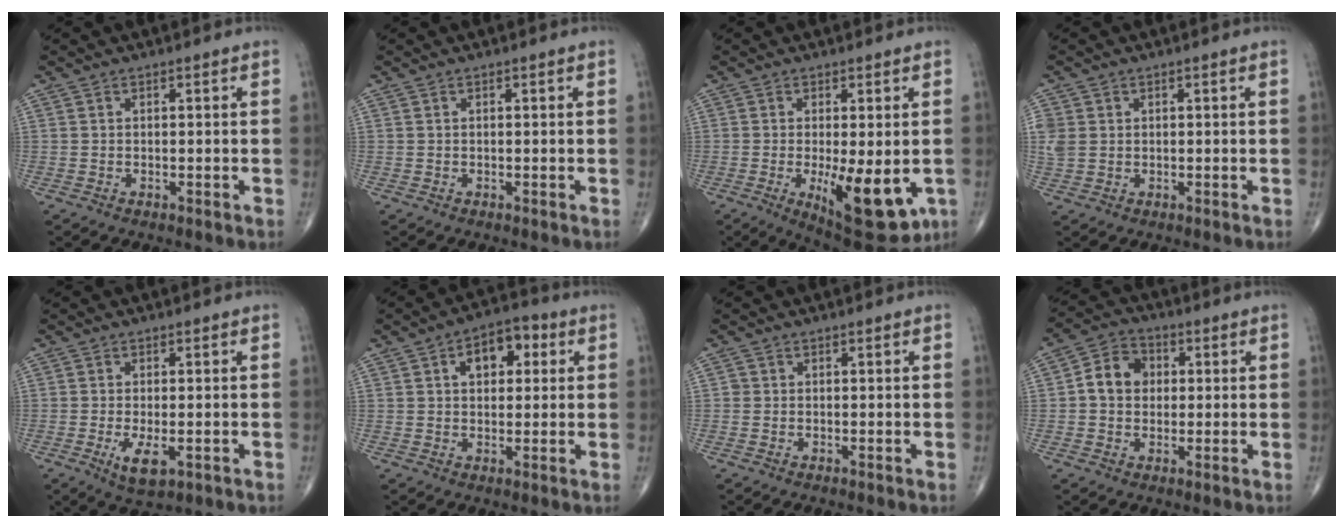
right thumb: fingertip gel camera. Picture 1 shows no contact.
{"total": 0.0}
{"total": 13.7, "force": [-3.3, 5.0, 12.3], "torque": [-0.163, -0.025, -0.034]}
{"total": 4.0, "force": [0.7, 3.4, 2.0], "torque": [-0.048, 0.005, 0.018]}
{"total": 5.0, "force": [-1.7, 2.0, 4.3], "torque": [-0.076, -0.010, -0.023]}
{"total": 8.5, "force": [2.6, 5.3, 6.2], "torque": [-0.060, 0.013, 0.030]}
{"total": 0.8, "force": [-0.1, 0.8, 0.1], "torque": [0.003, 0.003, -0.002]}
{"total": 7.7, "force": [0.6, 6.3, 4.3], "torque": [-0.053, 0.017, 0.001]}